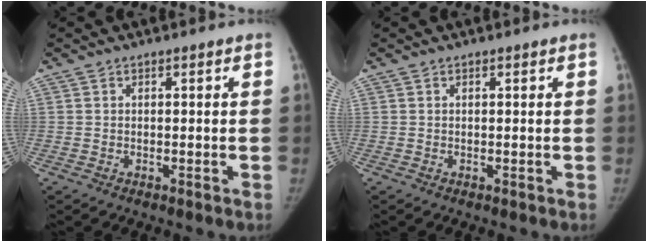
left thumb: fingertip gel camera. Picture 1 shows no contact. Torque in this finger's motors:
{"motor_torque": [0.27, 0.14, 0.34, 0.24, -0.03]}